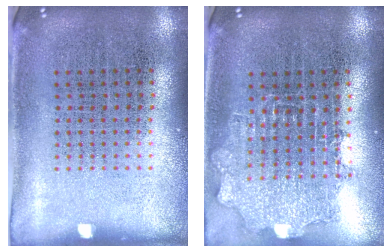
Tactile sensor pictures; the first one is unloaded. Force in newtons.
{"total": 1.3, "press": 1.1, "slide": 0.6}